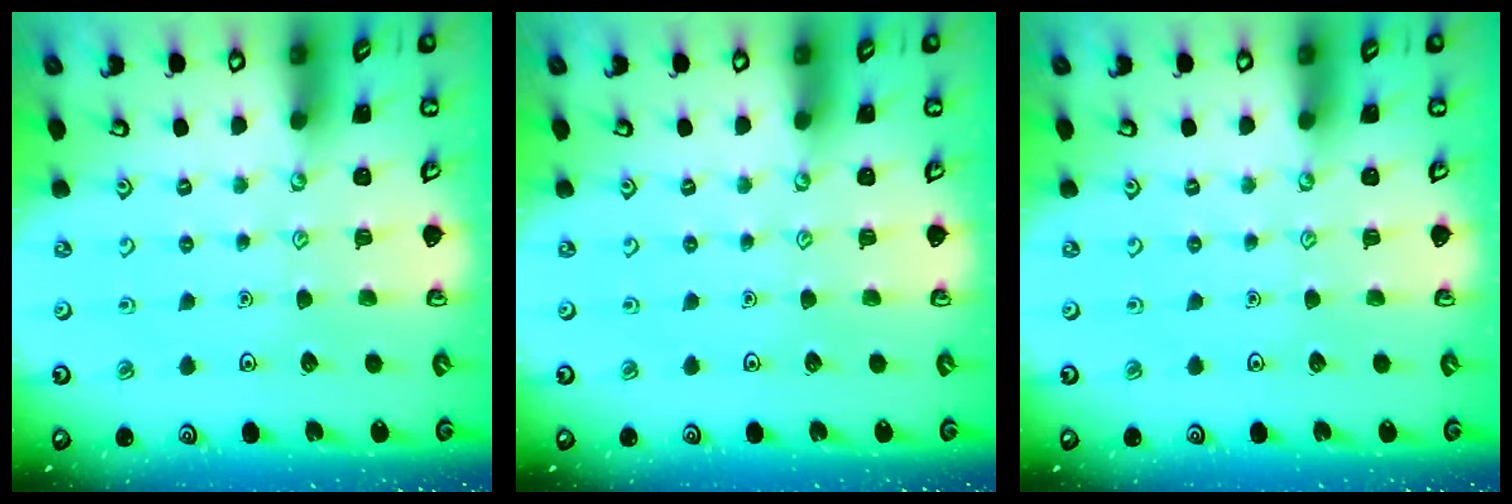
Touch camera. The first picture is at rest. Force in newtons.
{"total": 0.0}
{"total": 0.0}